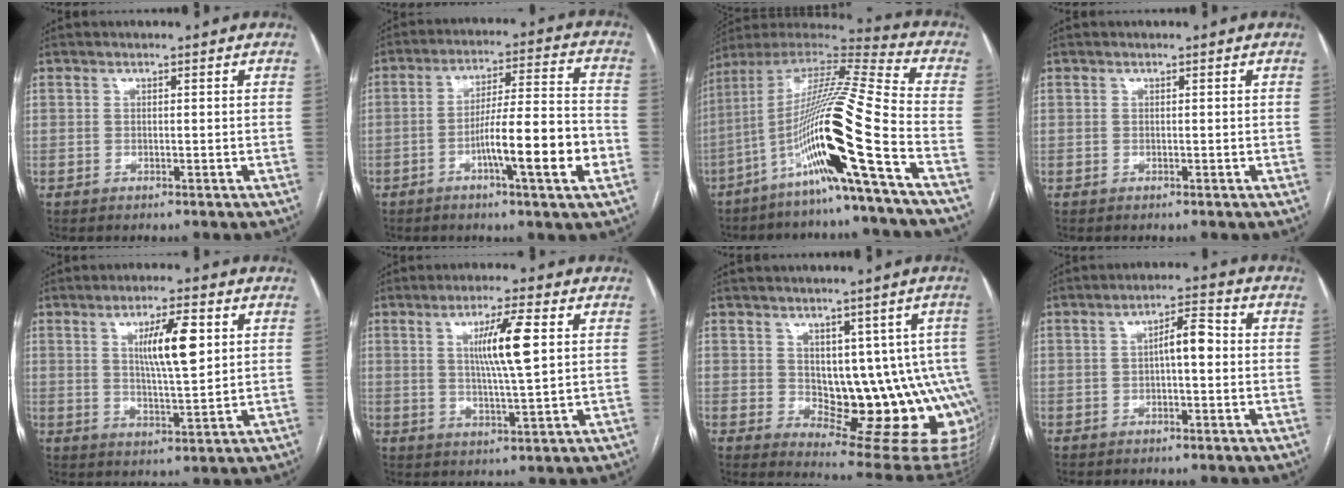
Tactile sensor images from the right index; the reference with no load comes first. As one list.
[{"total": 12.8, "force": [-4.4, -0.3, 12.0], "torque": [-0.198, 0.002, -0.074]}, {"total": 19.4, "force": [-8.3, -1.8, 17.5], "torque": [-0.344, -0.011, -0.162]}, {"total": 0.0}, {"total": 8.3, "force": [2.6, 1.2, 7.8], "torque": [-0.134, 0.000, 0.047]}, {"total": 8.0, "force": [2.1, 0.0, 7.8], "torque": [-0.139, -0.004, 0.037]}, {"total": 14.0, "force": [0.3, 7.1, 12.1], "torque": [-0.112, 0.005, 0.021]}, {"total": 4.7, "force": [0.0, 1.2, 4.5], "torque": [-0.072, 0.019, -0.002]}]